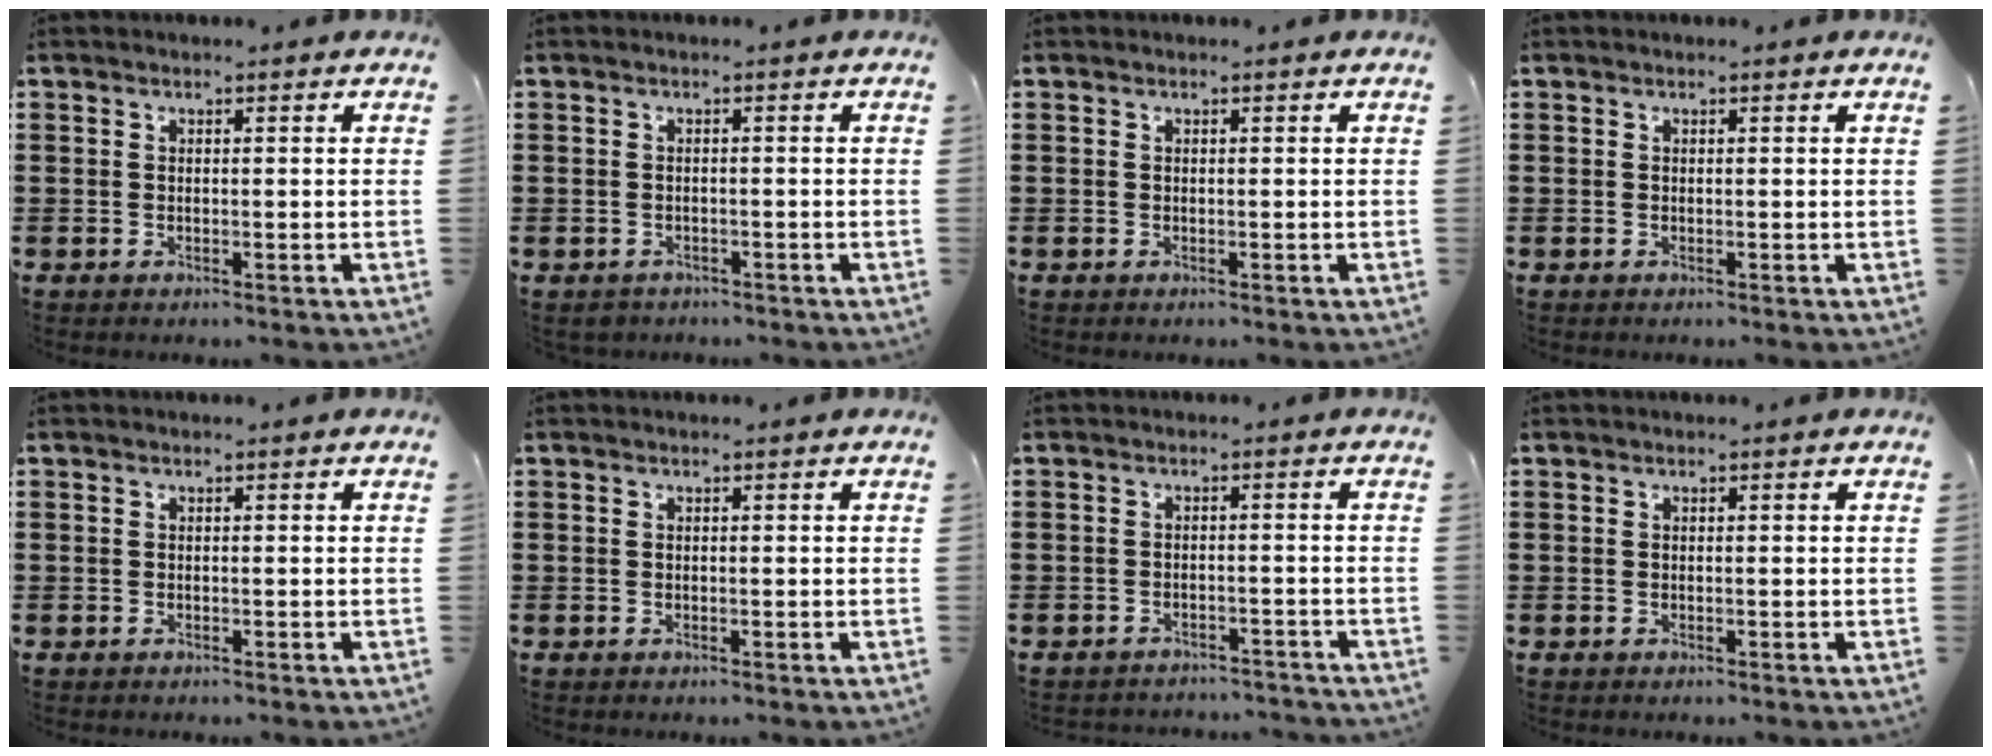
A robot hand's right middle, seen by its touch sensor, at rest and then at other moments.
{"total": 0.8, "force": [-0.7, 0.4, 0.0], "torque": [-0.002, 0.002, -0.018]}
{"total": 0.0}
{"total": 0.0}
{"total": 0.0}
{"total": 0.0}
{"total": 2.2, "force": [-2.2, 0.2, -0.2], "torque": [-0.005, 0.000, -0.050]}
{"total": 0.0}